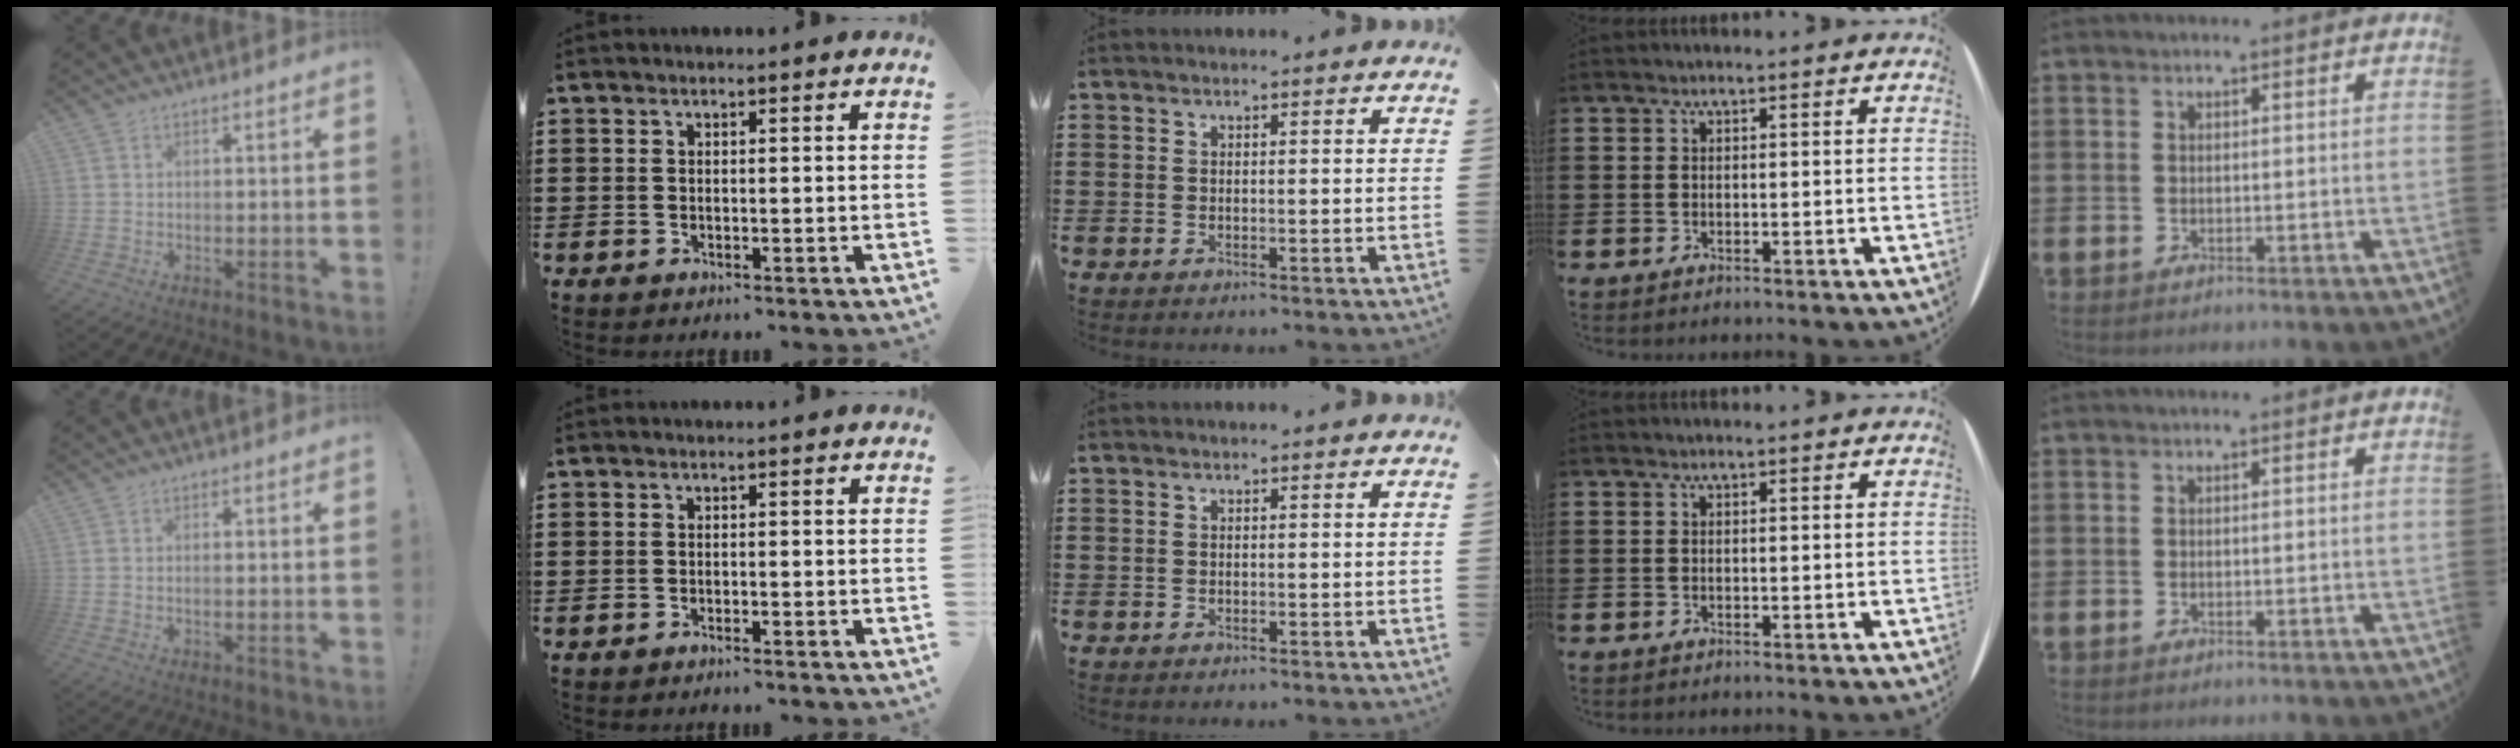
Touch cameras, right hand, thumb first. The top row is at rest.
{"thumb": {"total": 0.8, "force": [-0.4, 0.0, 0.7], "torque": [-0.004, -0.004, -0.008]}, "index": {"total": 0.5, "force": [-0.5, 0.0, 0.1], "torque": [-0.003, -0.001, -0.011]}}